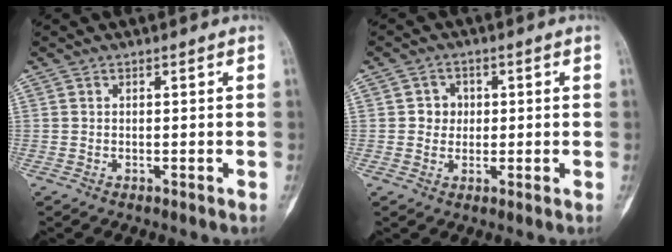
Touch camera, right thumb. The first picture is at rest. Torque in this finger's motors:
{"motor_torque": [0.00, 0.00, 0.00, -0.01, 0.00]}